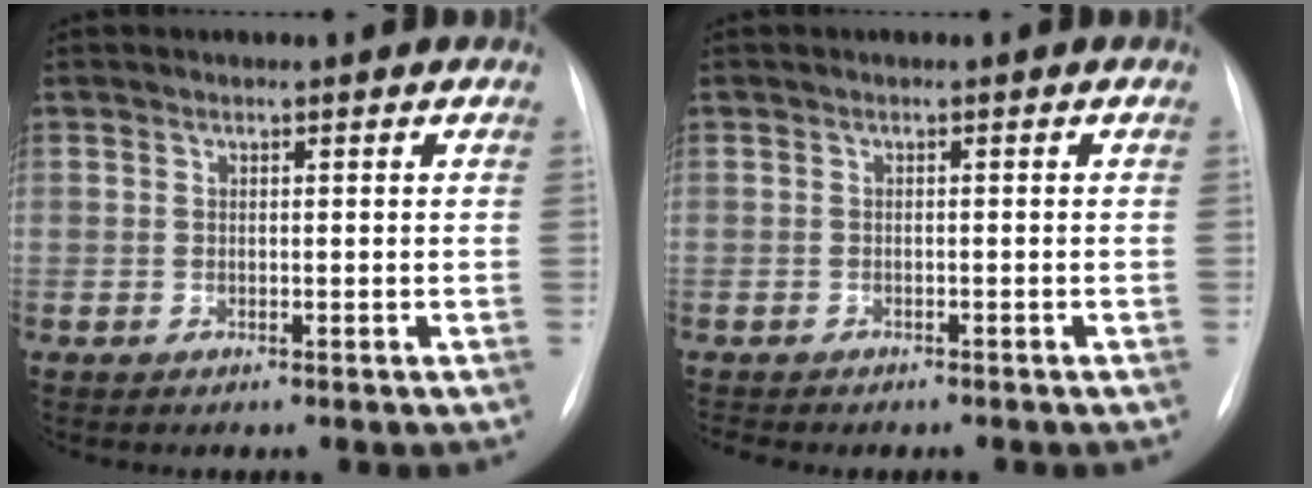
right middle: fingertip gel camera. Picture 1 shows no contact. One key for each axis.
{"total": 4.0, "fx": -3.5, "fy": 1.1, "fz": 1.6, "tx": -0.027, "ty": -0.006, "tz": -0.041}